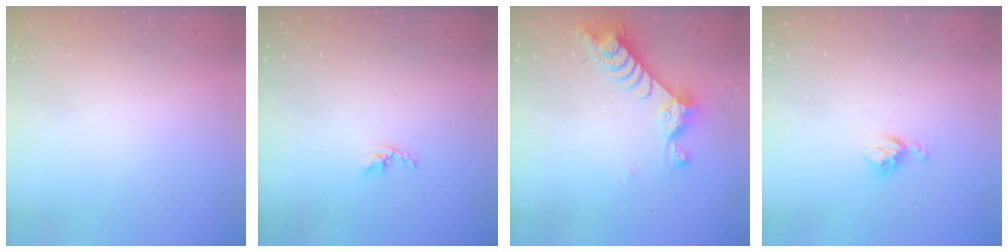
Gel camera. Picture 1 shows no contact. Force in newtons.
{"total": 3.3, "press": 3.2, "slide": 0.5}
{"total": 7.2, "press": 7.2, "slide": 1.0}
{"total": 4.2, "press": 4.2, "slide": 0.5}